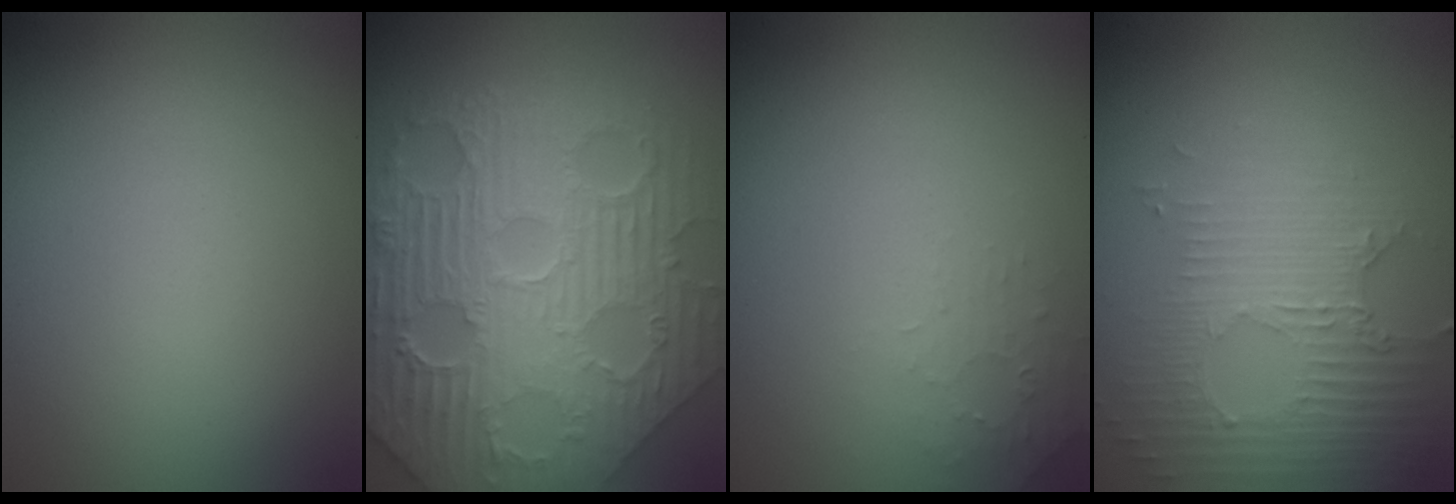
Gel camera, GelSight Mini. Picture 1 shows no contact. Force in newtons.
{"total": 12.5, "press": 8.2, "slide": 9.5}
{"total": 1.3, "press": 1.2, "slide": 0.3}
{"total": 3.7, "press": 3.3, "slide": 1.7}